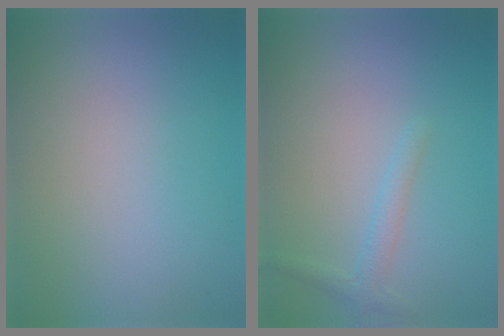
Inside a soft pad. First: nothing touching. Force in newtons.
{"total": 1.4, "press": 1.4, "slide": 0.1}